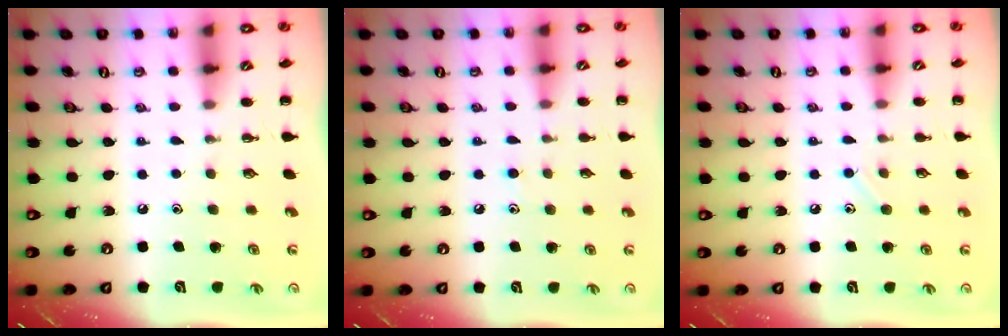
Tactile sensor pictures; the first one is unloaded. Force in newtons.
{"total": 6.0, "press": 5.7, "slide": 2.0}
{"total": 5.1, "press": 4.8, "slide": 1.8}